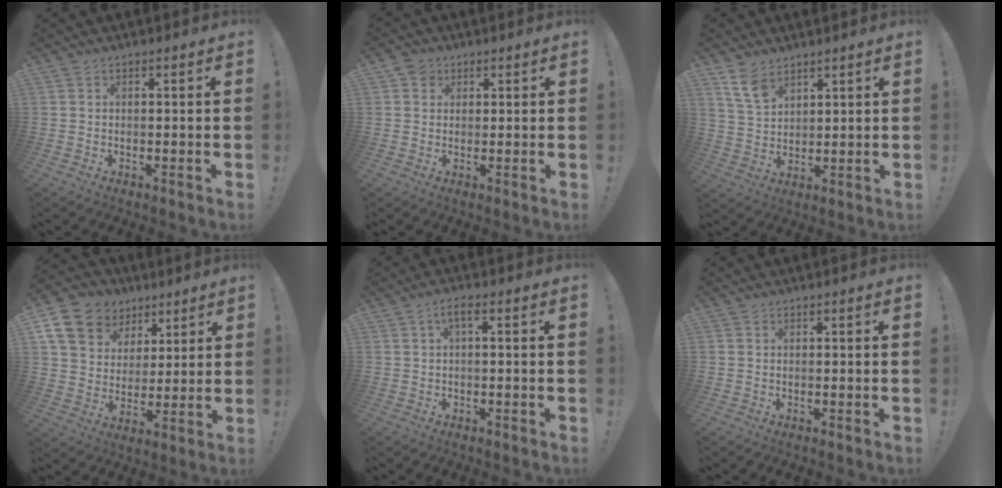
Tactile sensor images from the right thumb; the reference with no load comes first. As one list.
[{"total": 3.5, "force": [1.7, 2.9, 0.8], "torque": [-0.009, -0.004, 0.031]}, {"total": 8.2, "force": [5.7, 4.5, 3.9], "torque": [-0.069, -0.029, 0.110]}, {"total": 14.8, "force": [7.8, 11.2, 5.6], "torque": [-0.083, -0.045, 0.162]}, {"total": 2.9, "force": [0.0, 0.8, 2.8], "torque": [-0.053, 0.007, -0.002]}, {"total": 0.0}]